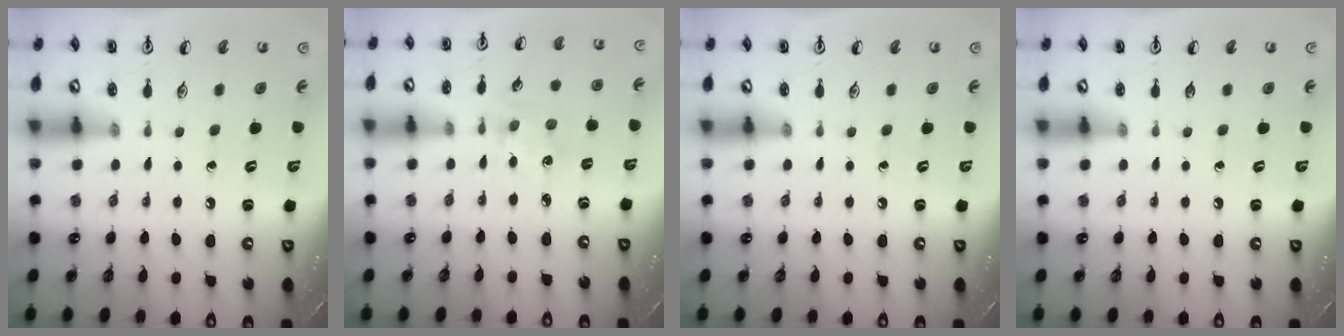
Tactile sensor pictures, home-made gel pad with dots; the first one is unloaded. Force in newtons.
{"total": 2.6, "press": 2.6, "slide": 0.4}
{"total": 0.0}
{"total": 0.0}